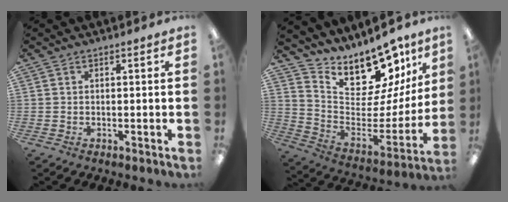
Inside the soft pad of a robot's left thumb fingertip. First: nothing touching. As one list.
[{"total": 16.4, "force": [14.2, 6.4, 4.9], "torque": [-0.073, -0.130, 0.249]}]